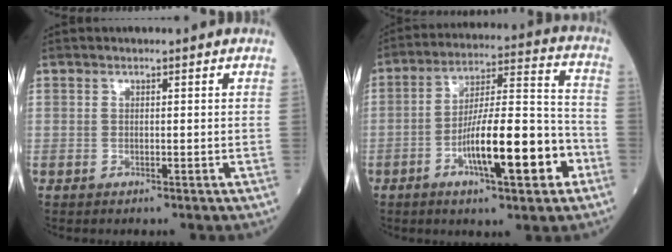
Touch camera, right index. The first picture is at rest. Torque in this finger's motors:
{"motor_torque": [1.29, -0.85, 0.43, 0.21]}